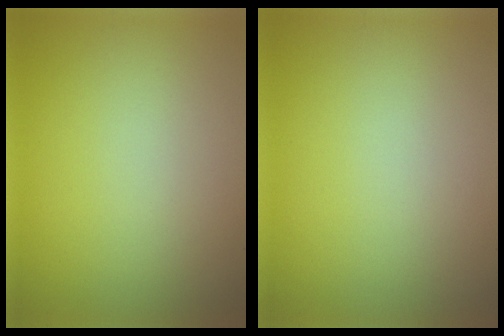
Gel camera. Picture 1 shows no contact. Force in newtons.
{"total": 0.0}